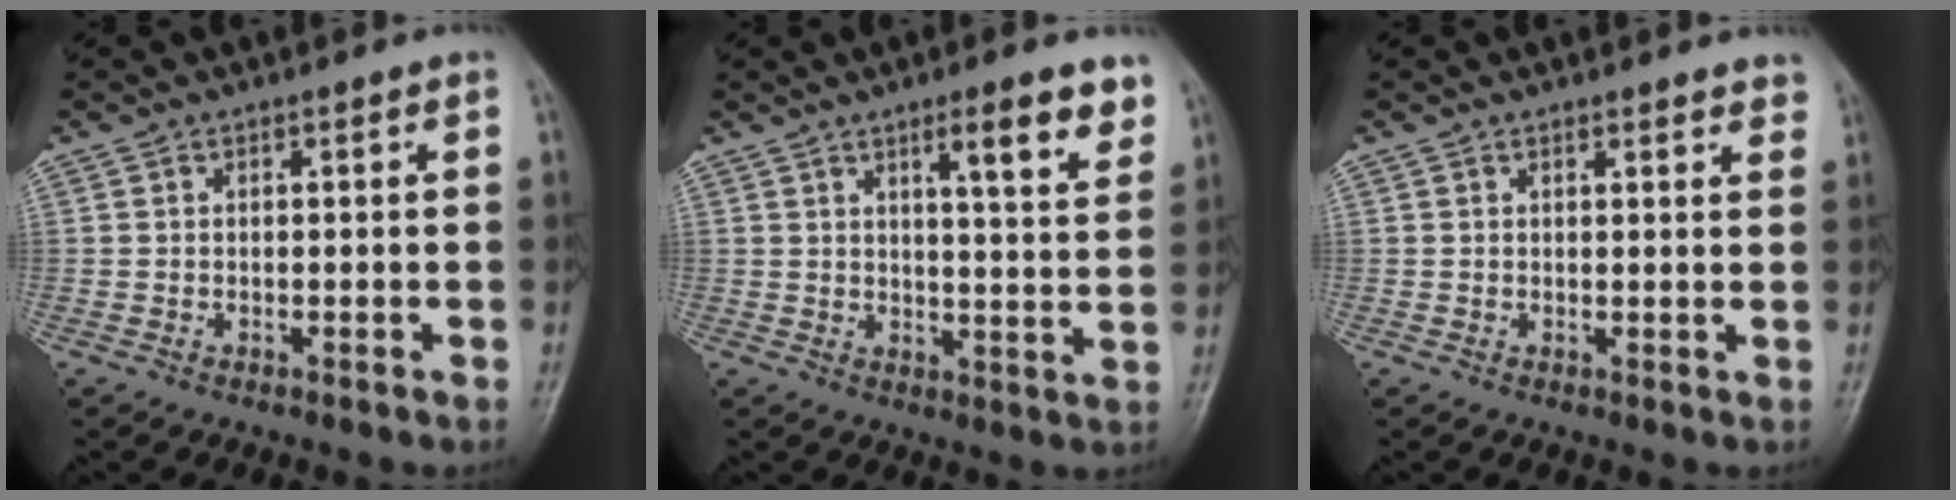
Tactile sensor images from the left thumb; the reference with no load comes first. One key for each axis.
{"total": 8.7, "fx": 5.3, "fy": 1.5, "fz": 6.7, "tx": -0.084, "ty": -0.033, "tz": 0.075}
{"total": 2.9, "fx": 2.6, "fy": 0.8, "fz": 1.1, "tx": 0.004, "ty": -0.008, "tz": 0.023}